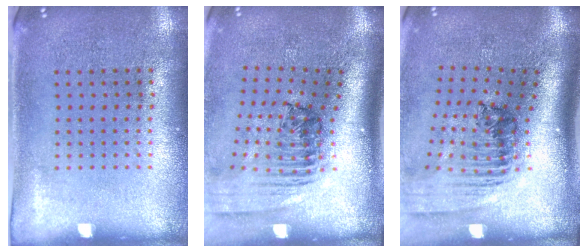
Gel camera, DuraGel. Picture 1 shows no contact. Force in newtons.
{"total": 2.4, "press": 1.6, "slide": 1.7}
{"total": 2.4, "press": 1.6, "slide": 1.8}